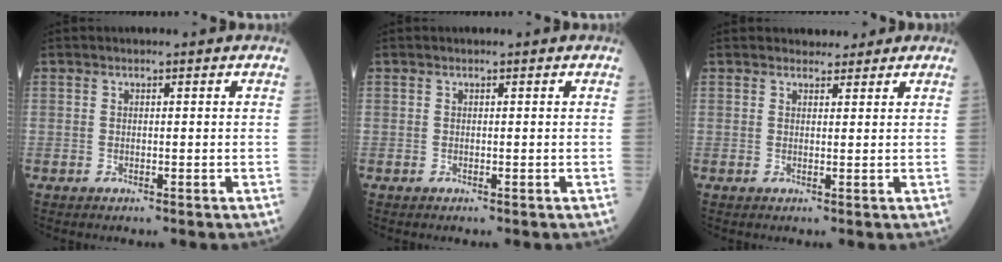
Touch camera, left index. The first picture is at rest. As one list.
[{"total": 0.0}, {"total": 2.3, "force": [2.0, 1.1, 0.3], "torque": [-0.002, 0.006, 0.025]}]